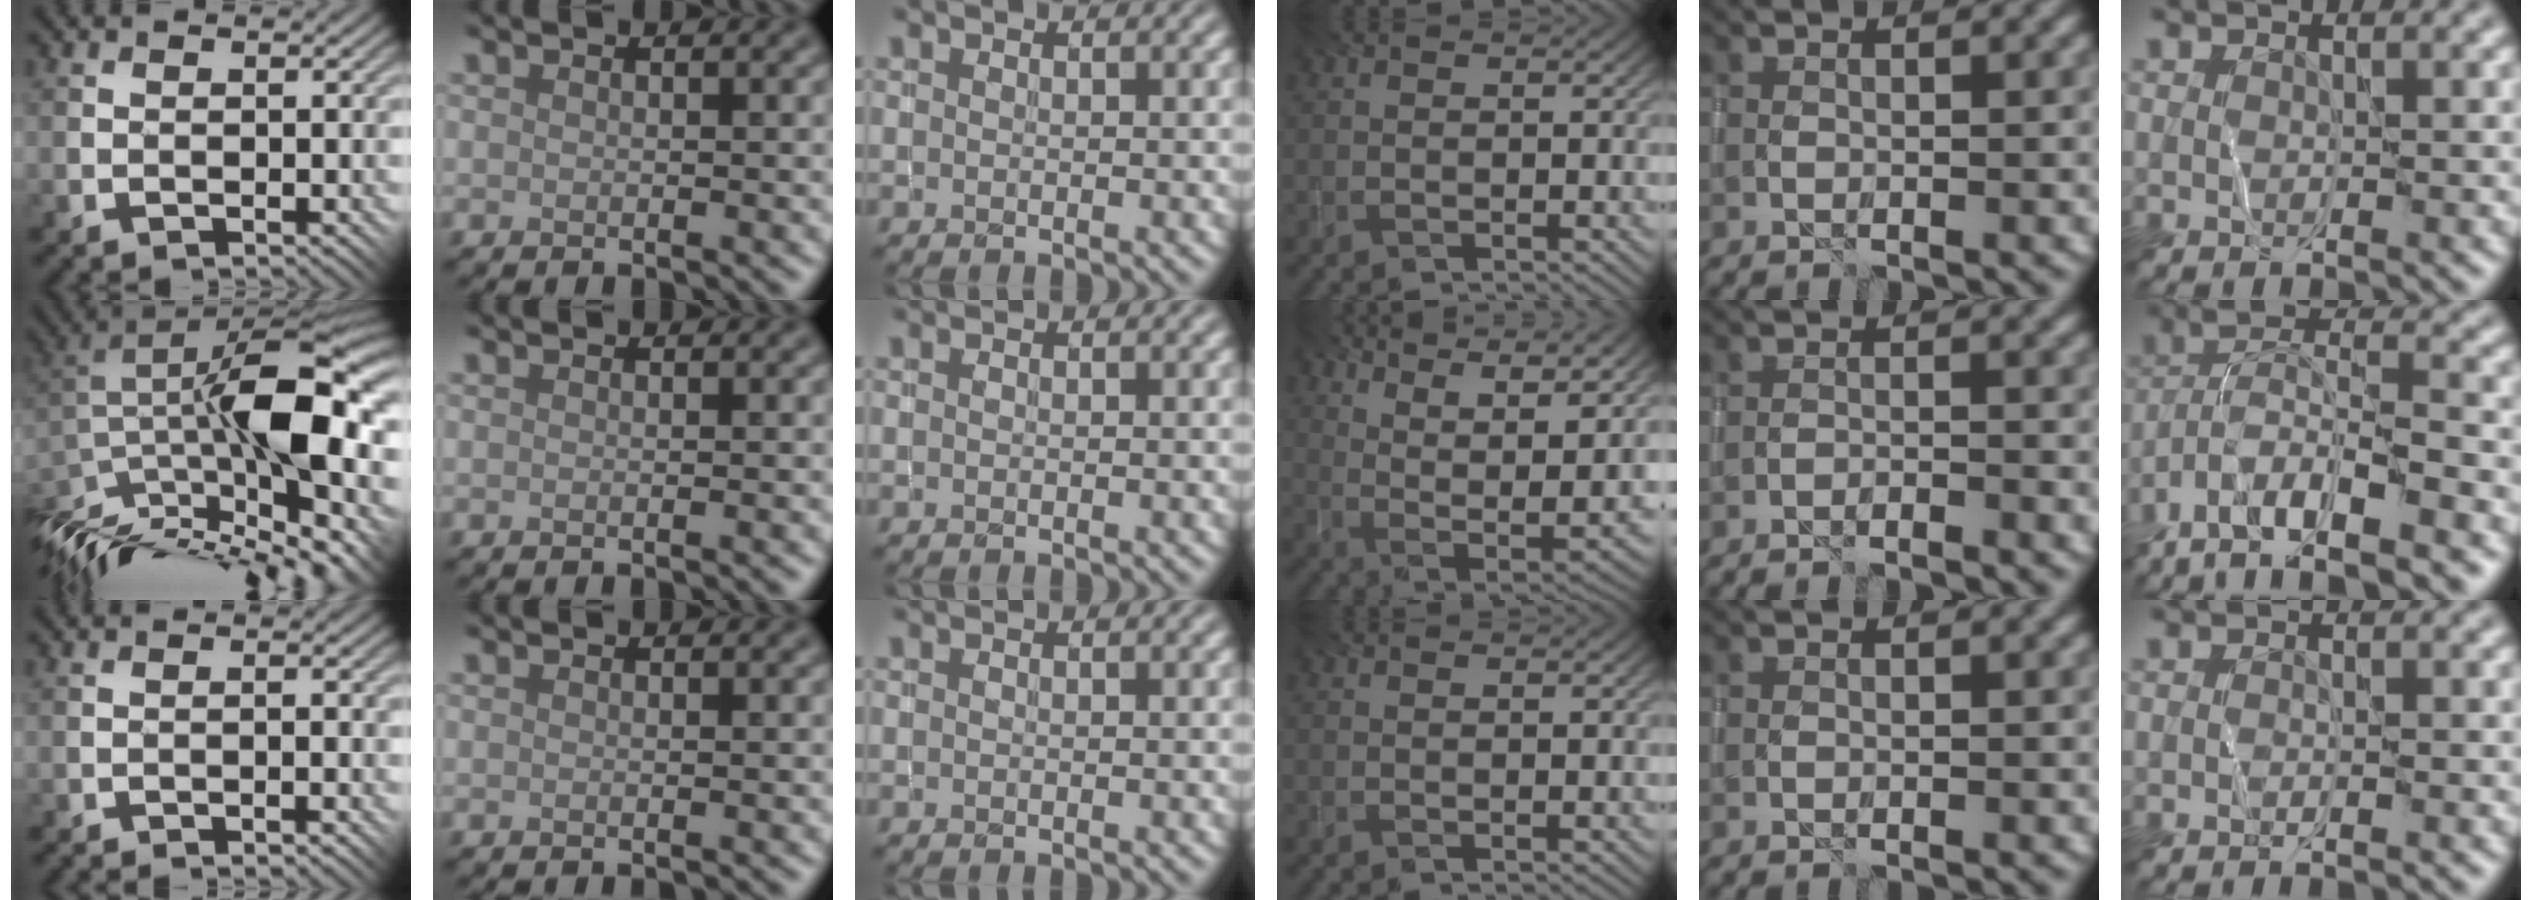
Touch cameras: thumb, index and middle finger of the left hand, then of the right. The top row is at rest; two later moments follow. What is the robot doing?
{"motion": "wrap", "object": "yarn"}